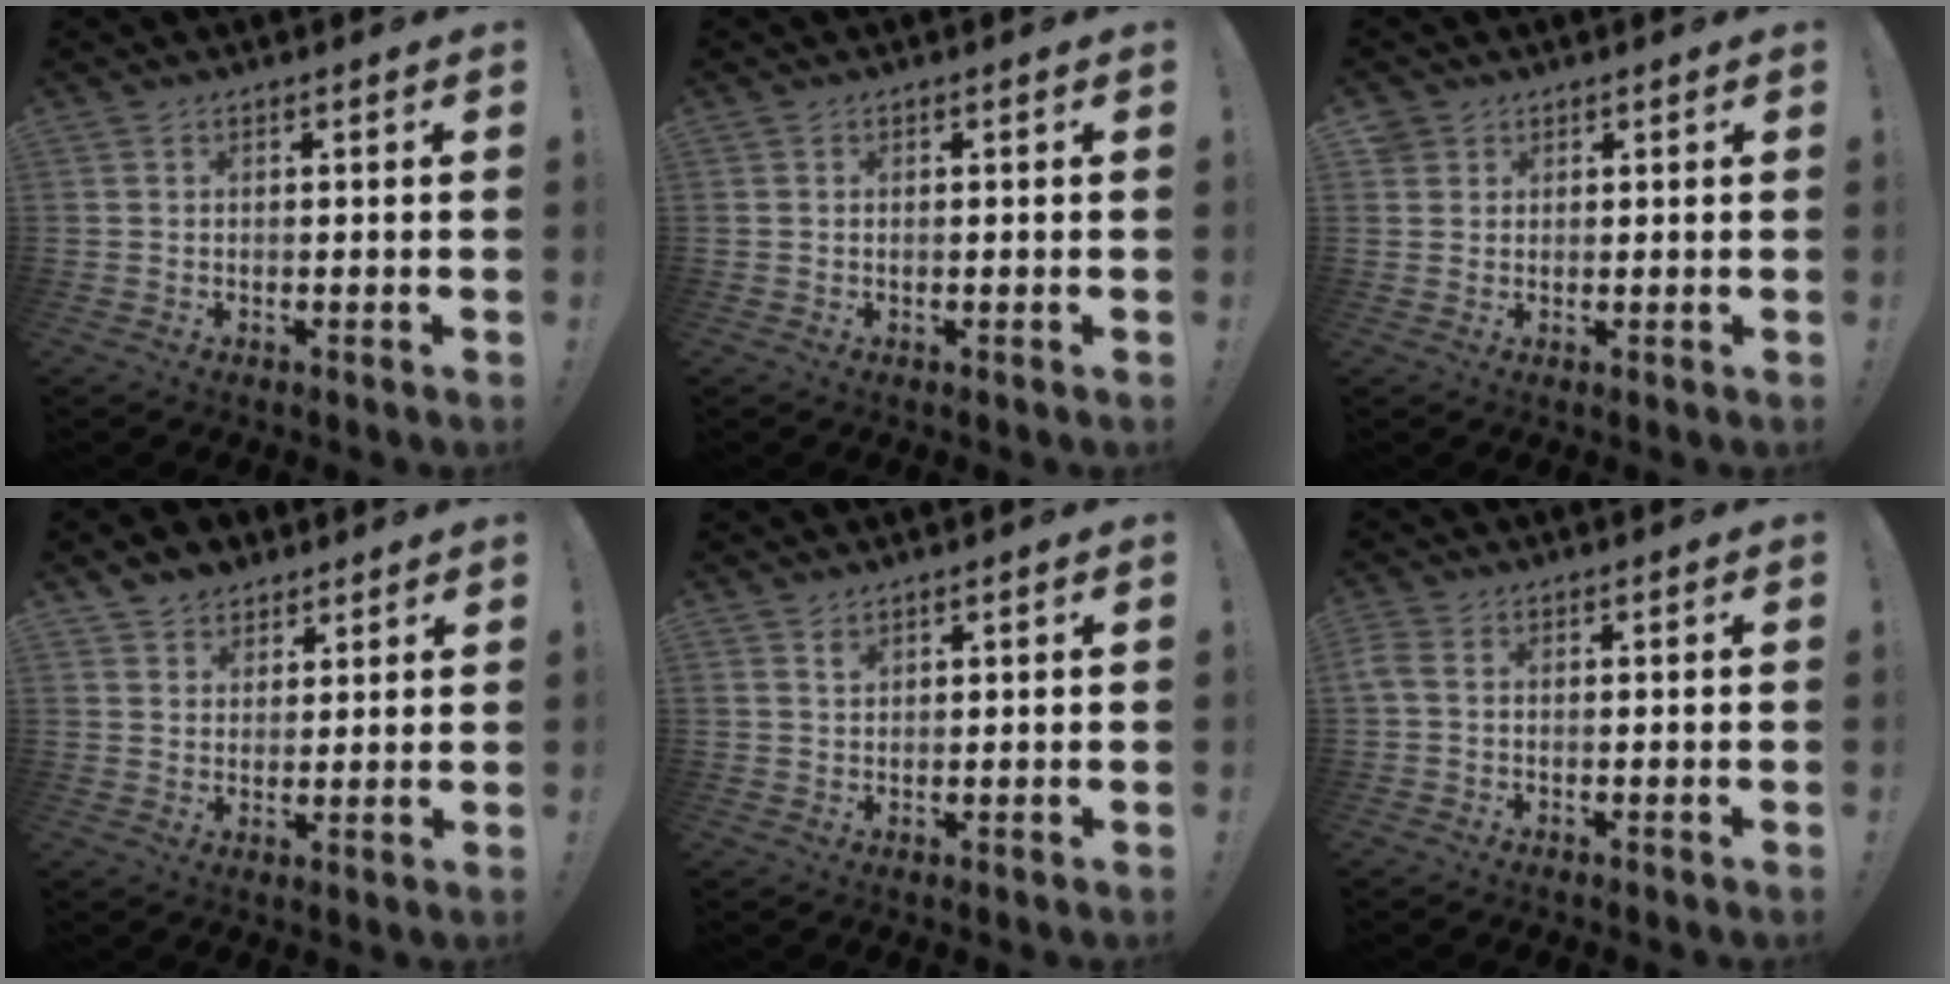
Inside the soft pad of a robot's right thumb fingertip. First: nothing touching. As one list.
[{"total": 0.0}, {"total": 2.6, "force": [1.6, 2.0, 0.4], "torque": [-0.007, -0.006, 0.031]}, {"total": 5.7, "force": [4.2, 3.8, 0.4], "torque": [-0.011, -0.029, 0.082]}, {"total": 1.3, "force": [1.1, 0.6, 0.4], "torque": [0.005, -0.010, 0.019]}, {"total": 1.7, "force": [0.0, 0.7, 1.5], "torque": [-0.027, 0.001, 0.002]}]